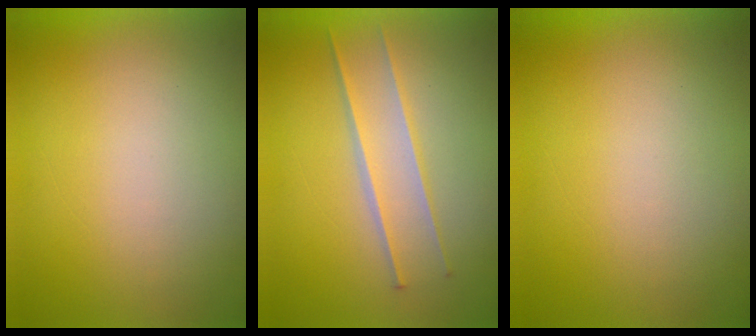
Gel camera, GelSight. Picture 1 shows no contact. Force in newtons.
{"total": 2.4}
{"total": 1.2}